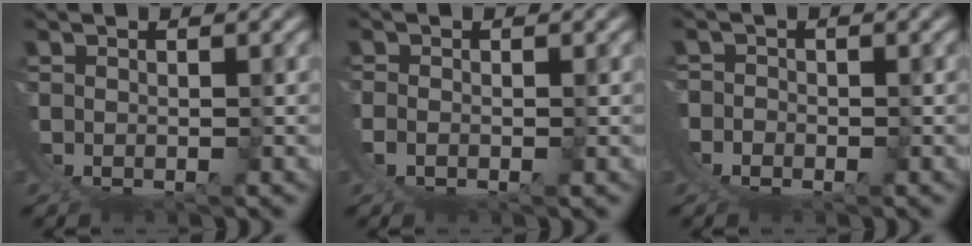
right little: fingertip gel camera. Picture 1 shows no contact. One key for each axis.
{"total": 1.3, "fx": 0.1, "fy": 0.7, "fz": 1.1, "tx": -0.033, "ty": -0.004, "tz": 0.004}
{"total": 3.9, "fx": -0.2, "fy": 3.8, "fz": 1.0, "tx": -0.039, "ty": -0.009, "tz": -0.008}